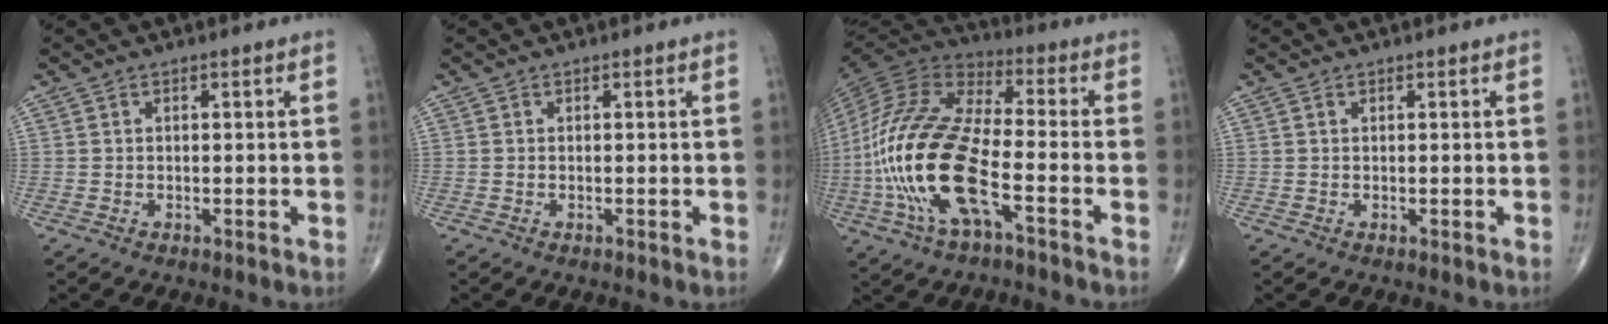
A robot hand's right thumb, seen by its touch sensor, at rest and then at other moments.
{"total": 0.0}
{"total": 22.3, "force": [-6.3, 8.4, 19.7], "torque": [-0.438, 0.022, -0.115]}
{"total": 0.0}